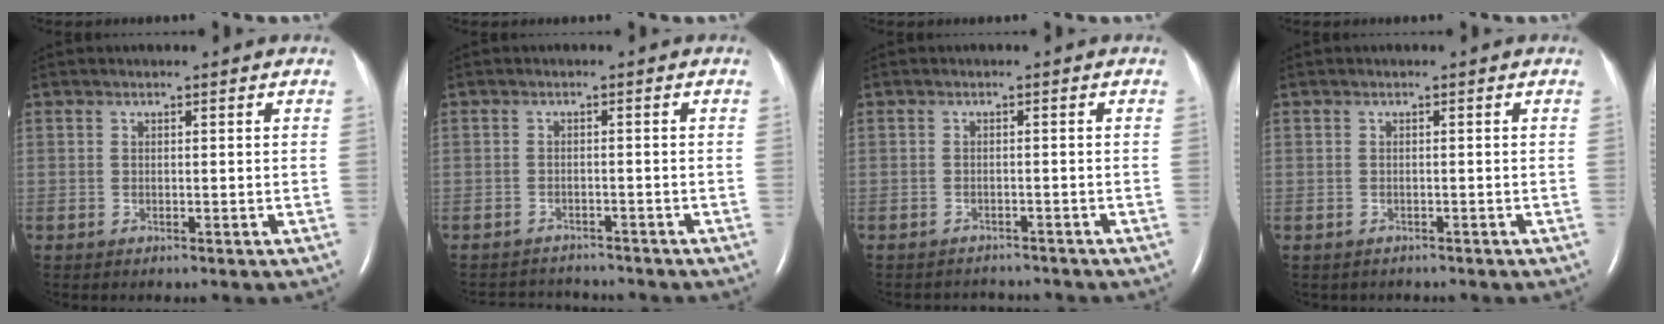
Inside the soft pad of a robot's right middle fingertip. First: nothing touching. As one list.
[{"total": 5.6, "force": [-5.5, 0.9, 0.2], "torque": [-0.007, 0.002, -0.077]}, {"total": 3.5, "force": [-3.4, 0.7, -0.4], "torque": [0.005, -0.005, -0.048]}, {"total": 1.1, "force": [-0.9, 0.6, 0.1], "torque": [-0.010, 0.000, -0.011]}]